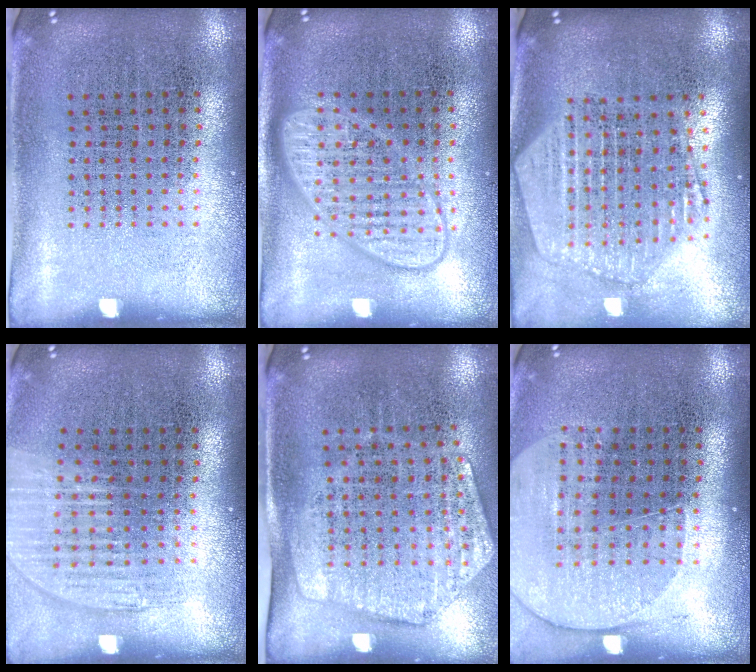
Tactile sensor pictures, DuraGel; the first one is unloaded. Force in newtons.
{"total": 2.9, "press": 2.9, "slide": 0.5}
{"total": 2.5, "press": 2.1, "slide": 1.3}
{"total": 1.2, "press": 1.1, "slide": 0.4}
{"total": 1.9, "press": 1.6, "slide": 1.0}
{"total": 1.7, "press": 1.5, "slide": 0.7}